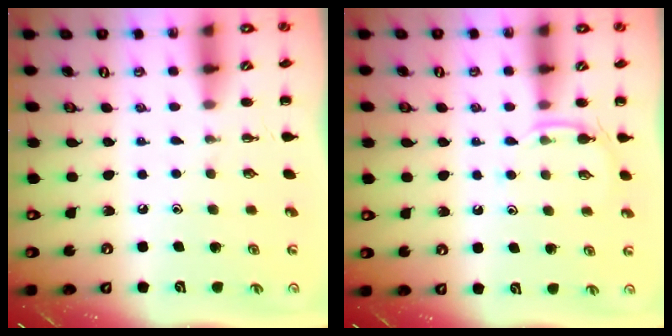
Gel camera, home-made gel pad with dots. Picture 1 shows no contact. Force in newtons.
{"total": 4.6, "press": 4.4, "slide": 1.4}